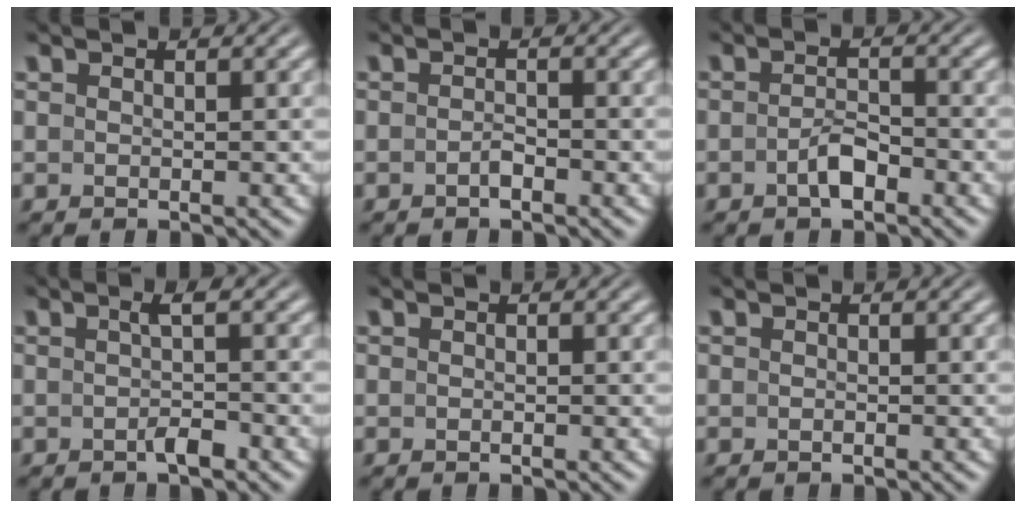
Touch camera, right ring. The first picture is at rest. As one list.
[{"total": 1.0, "force": [-0.8, 0.0, 0.5], "torque": [-0.007, 0.001, -0.017]}, {"total": 2.1, "force": [-1.5, 0.4, 1.4], "torque": [-0.018, -0.001, -0.027]}, {"total": 1.8, "force": [-0.6, -0.2, 1.6], "torque": [-0.018, 0.005, -0.012]}, {"total": 0.0}, {"total": 0.0}]